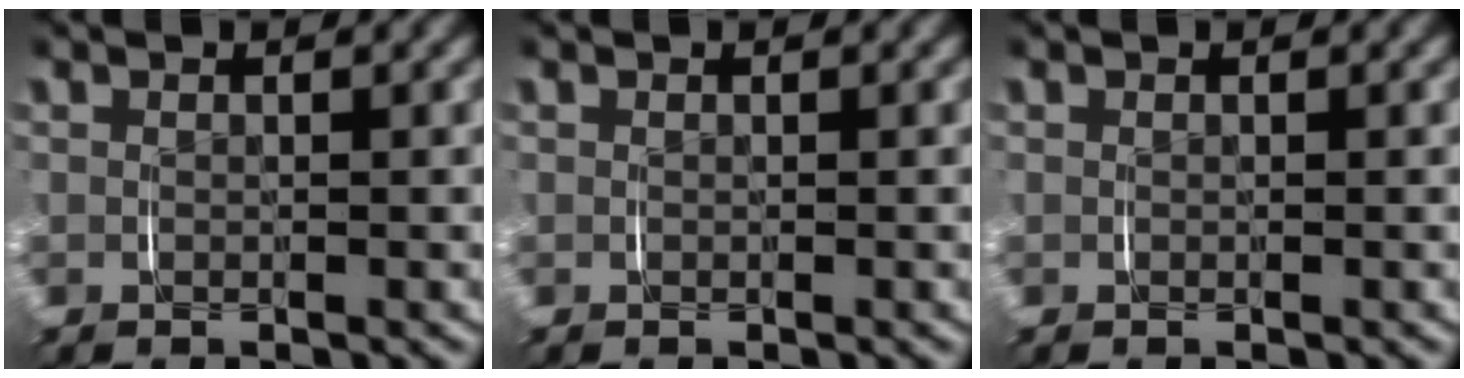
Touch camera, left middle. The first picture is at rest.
{"total": 0.0}
{"total": 0.0}